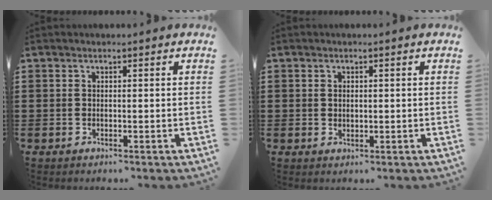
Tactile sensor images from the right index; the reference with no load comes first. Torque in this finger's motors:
{"motor_torque": [0.03, 0.08, -0.02, -0.01]}